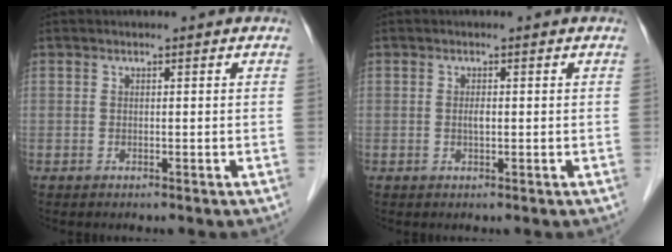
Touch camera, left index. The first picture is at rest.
{"total": 1.1, "force": [-0.6, 0.3, 0.9], "torque": [-0.017, -0.006, -0.010]}